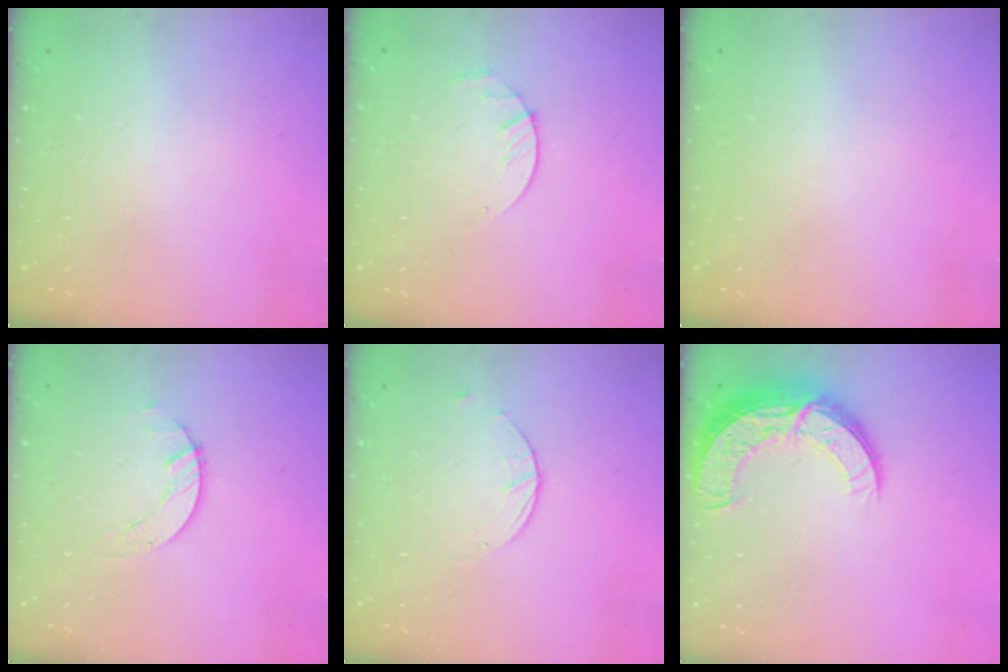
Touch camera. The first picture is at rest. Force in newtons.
{"total": 2.9, "press": 2.9, "slide": 0.4}
{"total": 0.0}
{"total": 1.7, "press": 1.7, "slide": 0.1}
{"total": 2.6, "press": 2.6, "slide": 0.4}
{"total": 13.9, "press": 13.9, "slide": 1.3}